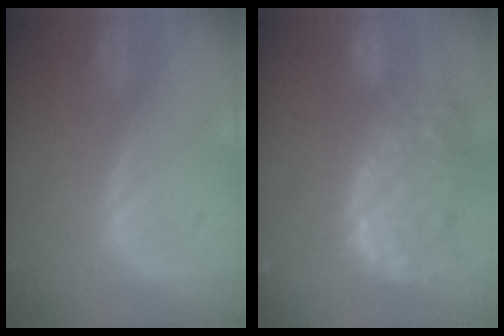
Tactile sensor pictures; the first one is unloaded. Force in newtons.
{"total": 13.8, "press": 11.6, "slide": 7.5}